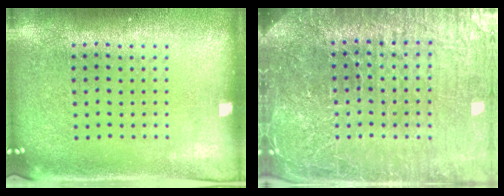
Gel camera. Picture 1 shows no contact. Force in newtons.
{"total": 6.2, "press": 5.6, "slide": 2.8}